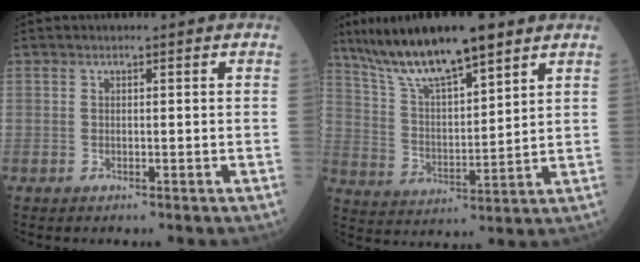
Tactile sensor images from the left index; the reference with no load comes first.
{"total": 13.9, "force": [10.7, 2.2, 8.6], "torque": [-0.158, 0.011, 0.199]}